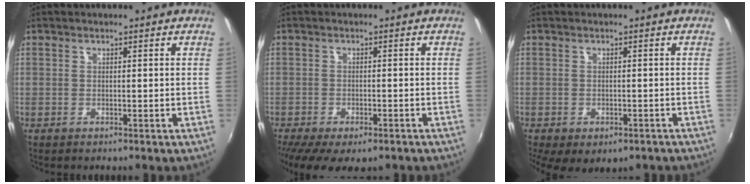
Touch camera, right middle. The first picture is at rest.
{"total": 9.8, "force": [-6.8, 3.7, 5.9], "torque": [-0.133, -0.038, -0.105]}
{"total": 8.0, "force": [-4.8, 4.3, 4.8], "torque": [-0.104, -0.035, -0.059]}